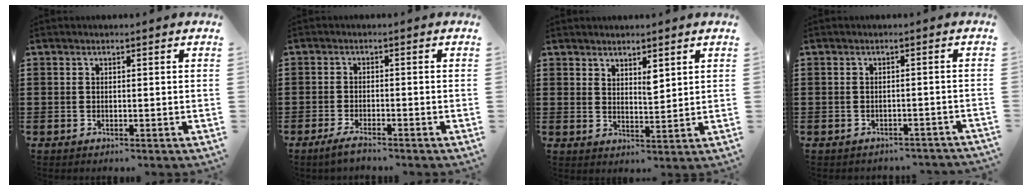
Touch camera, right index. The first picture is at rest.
{"total": 2.2, "force": [-1.9, 0.3, 1.1], "torque": [-0.027, 0.000, -0.038]}
{"total": 2.8, "force": [2.4, 1.0, 1.0], "torque": [-0.016, 0.000, 0.043]}
{"total": 1.6, "force": [-1.5, 0.4, 0.1], "torque": [-0.008, 0.000, -0.032]}